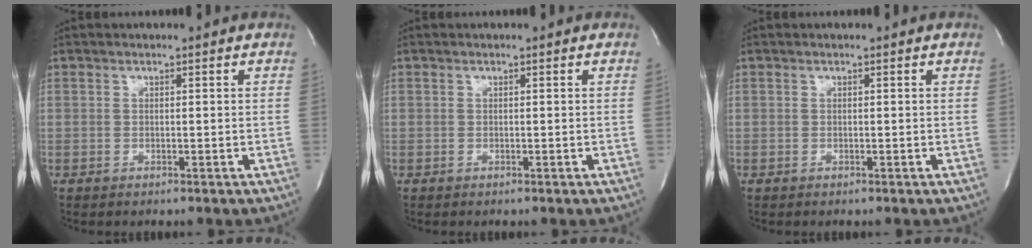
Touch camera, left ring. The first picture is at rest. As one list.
[{"total": 0.0}, {"total": 0.0}]